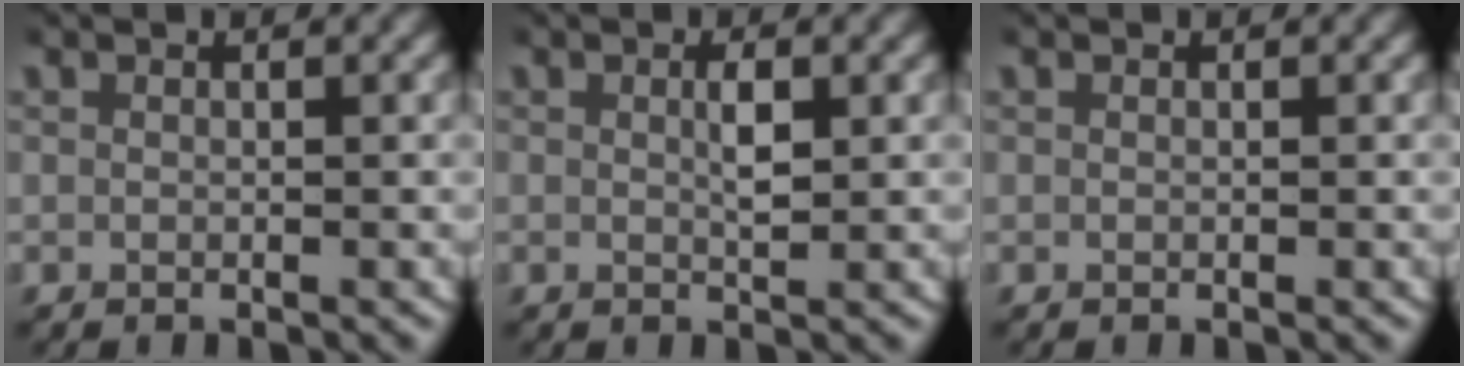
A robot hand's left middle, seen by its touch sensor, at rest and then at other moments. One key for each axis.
{"total": 1.6, "fx": 0.4, "fy": 0.4, "fz": 1.5, "tx": -0.023, "ty": -0.006, "tz": 0.008}
{"total": 0.0}